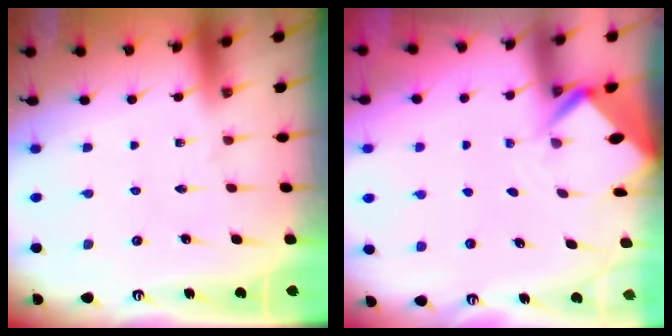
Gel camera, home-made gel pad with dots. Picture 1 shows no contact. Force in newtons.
{"total": 3.1, "press": 3.1, "slide": 0.1}